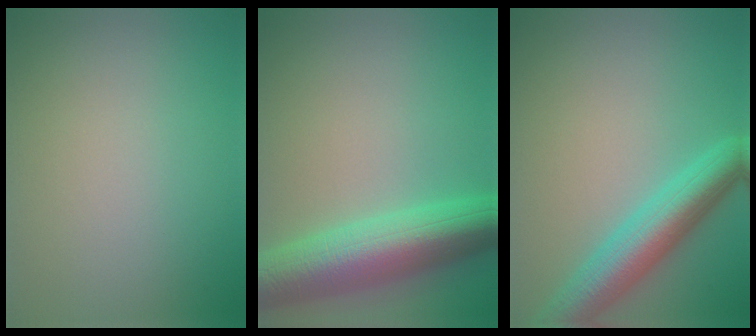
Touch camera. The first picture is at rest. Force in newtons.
{"total": 9.3, "press": 9.3, "slide": 0.1}
{"total": 6.1, "press": 6.1, "slide": 0.3}